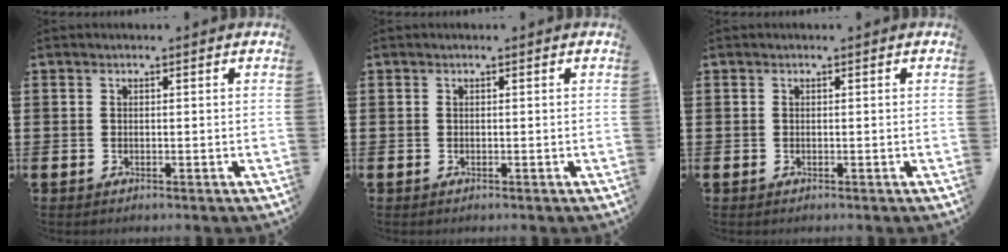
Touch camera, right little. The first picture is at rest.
{"total": 0.0}
{"total": 0.0}